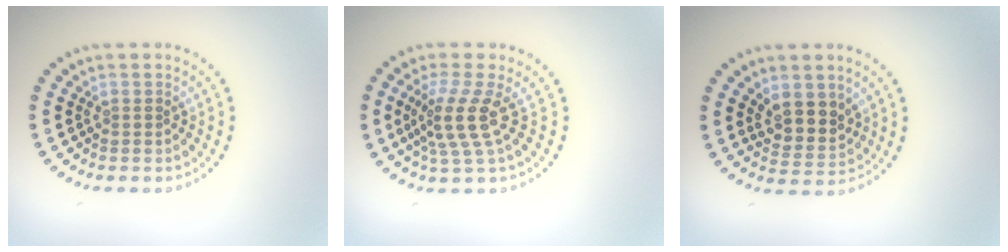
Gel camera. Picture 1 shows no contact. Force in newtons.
{"total": 3.7, "press": 2.7, "slide": 2.6}
{"total": 3.3, "press": 2.9, "slide": 1.5}